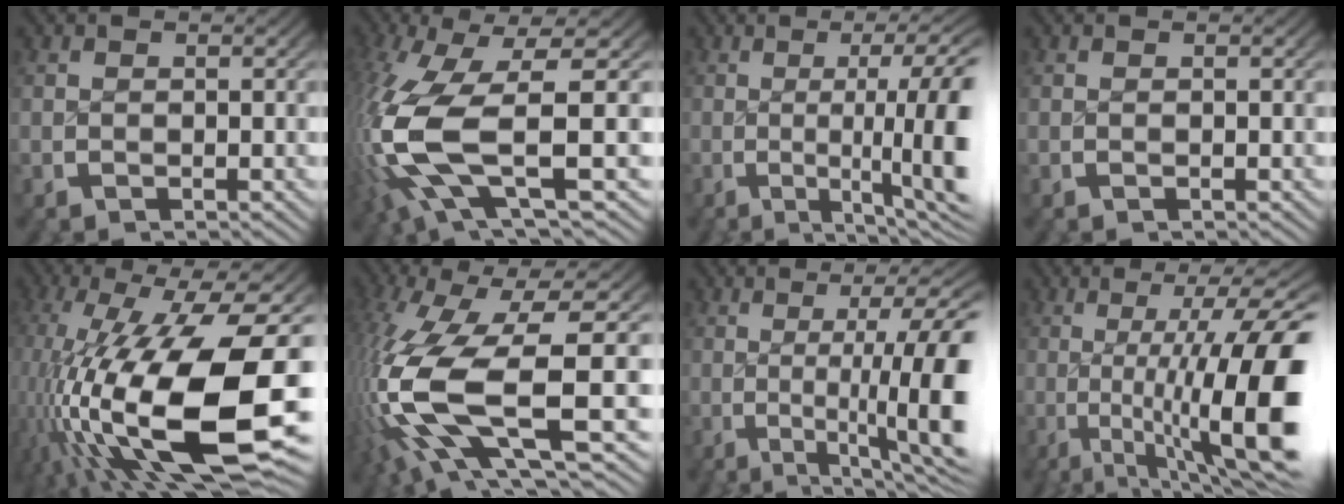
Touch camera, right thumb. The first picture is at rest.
{"total": 13.8, "force": [-0.4, 7.0, 11.9], "torque": [-0.292, -0.038, 0.017]}
{"total": 10.1, "force": [-1.2, 4.1, 9.2], "torque": [-0.142, -0.021, -0.012]}
{"total": 0.0}
{"total": 22.5, "force": [-2.9, 12.0, 18.8], "torque": [-0.382, -0.087, 0.018]}
{"total": 15.7, "force": [-1.0, 8.2, 13.4], "torque": [-0.313, -0.050, 0.022]}
{"total": 11.2, "force": [-1.3, 5.2, 9.8], "torque": [-0.169, -0.030, -0.009]}
{"total": 16.1, "force": [-2.1, 8.1, 13.7], "torque": [-0.240, -0.046, -0.007]}